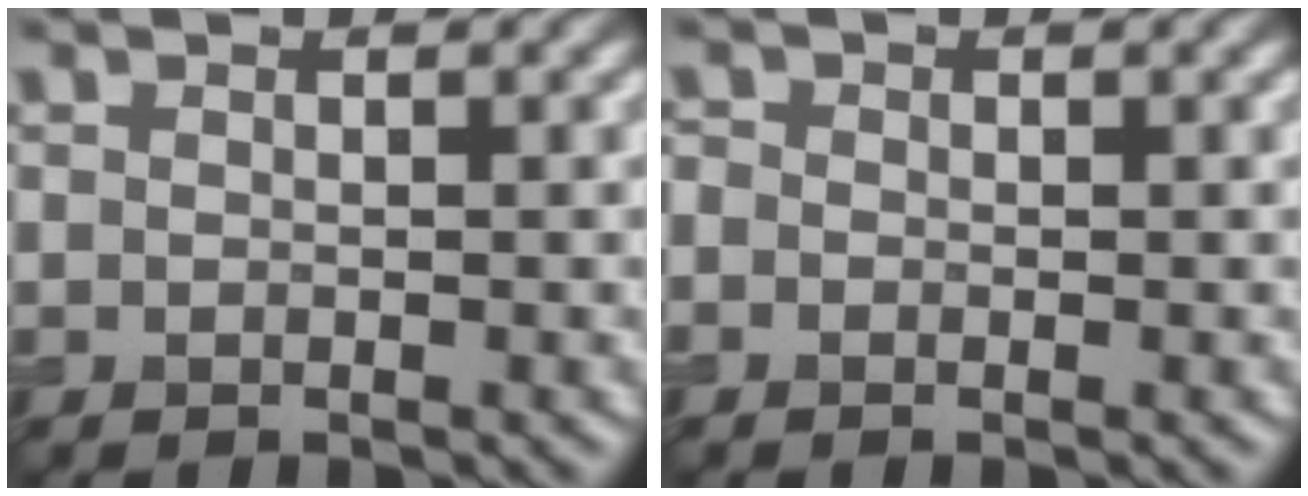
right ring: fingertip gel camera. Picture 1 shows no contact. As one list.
[{"total": 0.8, "force": [-0.3, 0.7, 0.2], "torque": [-0.003, -0.003, -0.010]}]